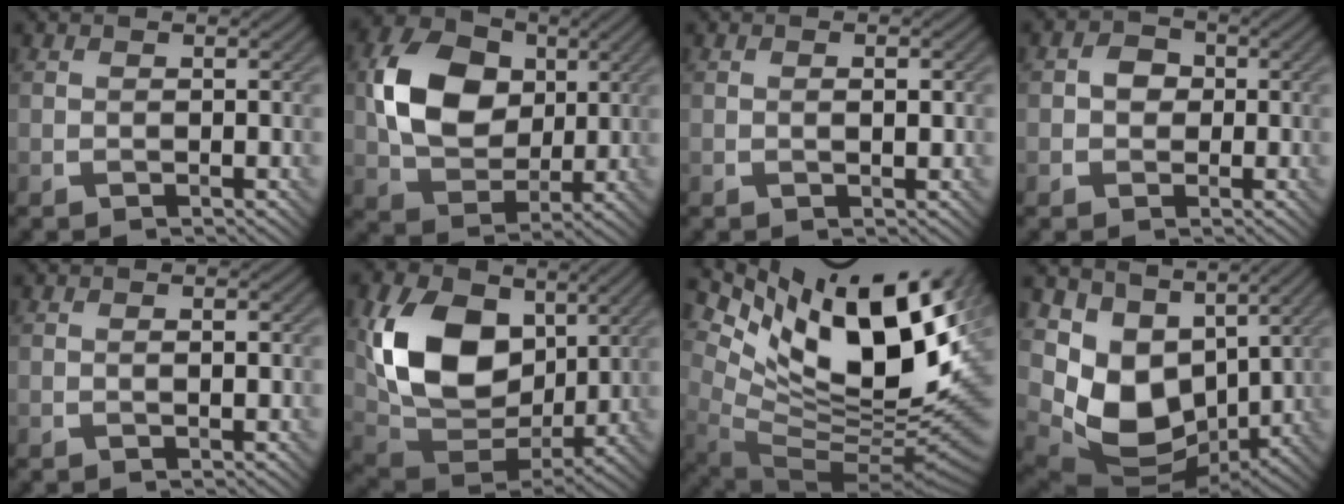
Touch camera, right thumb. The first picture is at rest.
{"total": 10.9, "force": [2.0, 8.1, 6.9], "torque": [-0.155, 0.010, 0.036]}
{"total": 1.4, "force": [0.1, 0.5, 1.3], "torque": [-0.017, -0.001, 0.001]}
{"total": 2.9, "force": [-0.1, 2.5, 1.3], "torque": [-0.020, 0.004, -0.011]}
{"total": 1.0, "force": [0.0, 0.3, 1.0], "torque": [-0.015, -0.001, 0.000]}
{"total": 15.1, "force": [3.7, 10.5, 10.3], "torque": [-0.217, -0.003, 0.074]}
{"total": 18.8, "force": [8.0, 8.2, 14.9], "torque": [-0.249, 0.009, 0.148]}
{"total": 11.2, "force": [2.4, 8.1, 7.3], "torque": [-0.173, -0.025, 0.056]}